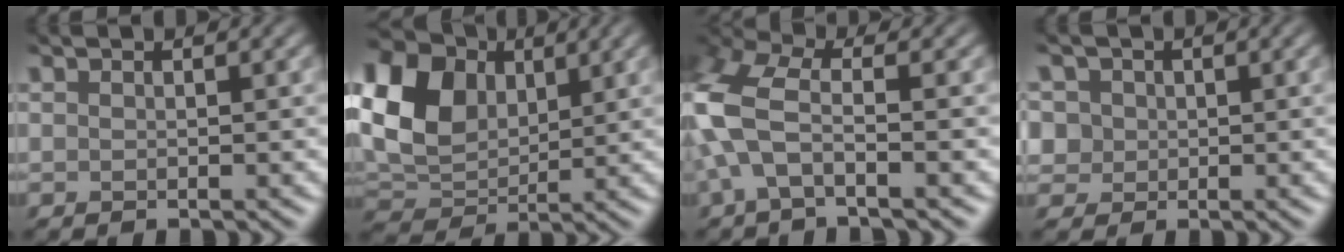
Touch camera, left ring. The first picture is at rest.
{"total": 9.1, "force": [1.9, 7.1, 5.4], "torque": [-0.152, 0.008, 0.039]}
{"total": 5.6, "force": [-1.7, 2.6, 4.6], "torque": [-0.134, 0.006, -0.040]}
{"total": 2.1, "force": [0.0, 2.1, 0.3], "torque": [-0.035, -0.012, 0.017]}